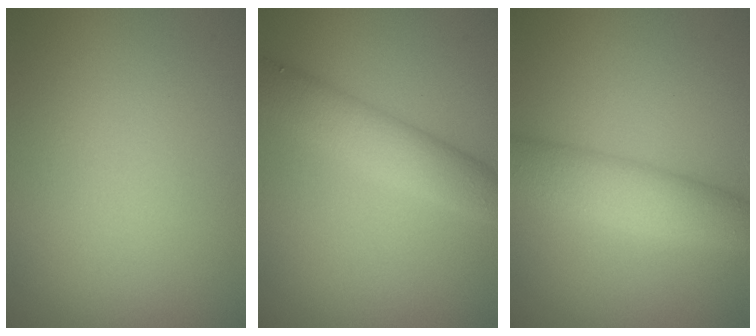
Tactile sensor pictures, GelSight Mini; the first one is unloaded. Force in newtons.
{"total": 4.3, "press": 4.3, "slide": 0.1}
{"total": 4.9, "press": 4.9, "slide": 0.2}